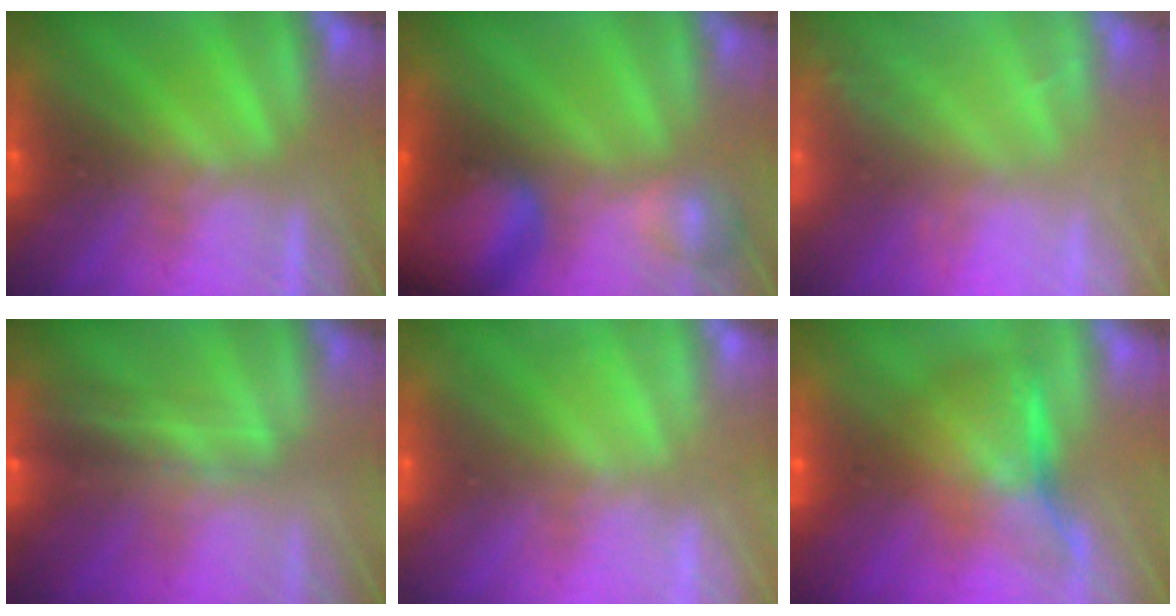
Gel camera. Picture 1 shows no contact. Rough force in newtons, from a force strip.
{"total": 6.0}
{"total": 1.6}
{"total": 2.4}
{"total": 2.3}
{"total": 11.6}